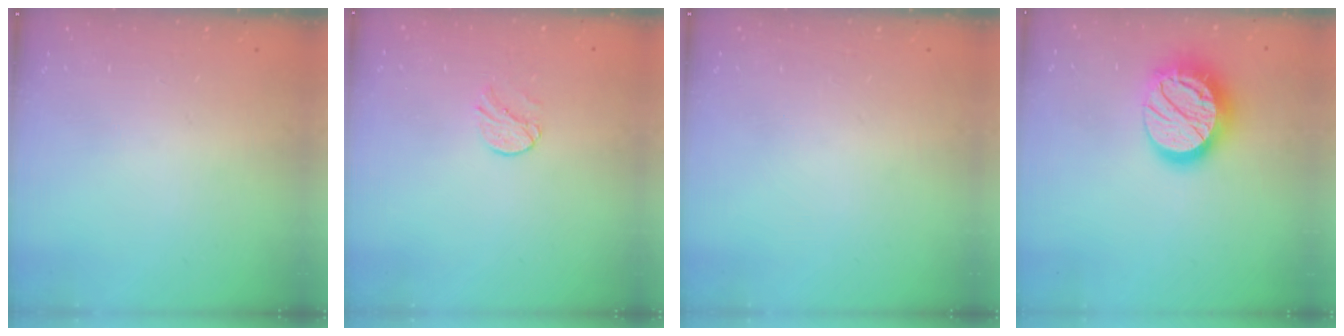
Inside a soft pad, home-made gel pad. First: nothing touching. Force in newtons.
{"total": 5.8, "press": 5.8, "slide": 0.6}
{"total": 0.0}
{"total": 17.9, "press": 17.9, "slide": 1.0}